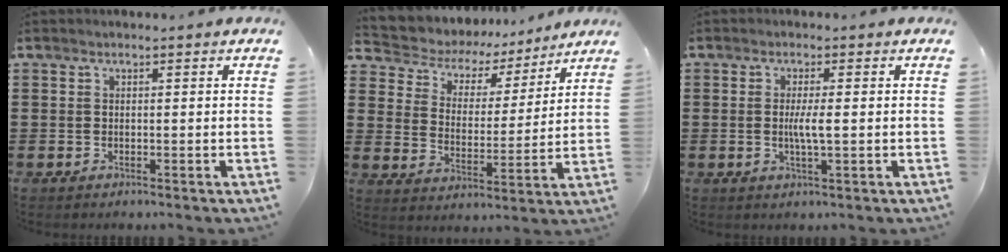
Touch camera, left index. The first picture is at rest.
{"total": 4.5, "force": [3.9, 2.3, 0.4], "torque": [-0.039, -0.029, 0.061]}
{"total": 3.2, "force": [-0.1, 0.3, 3.2], "torque": [-0.066, -0.007, -0.006]}